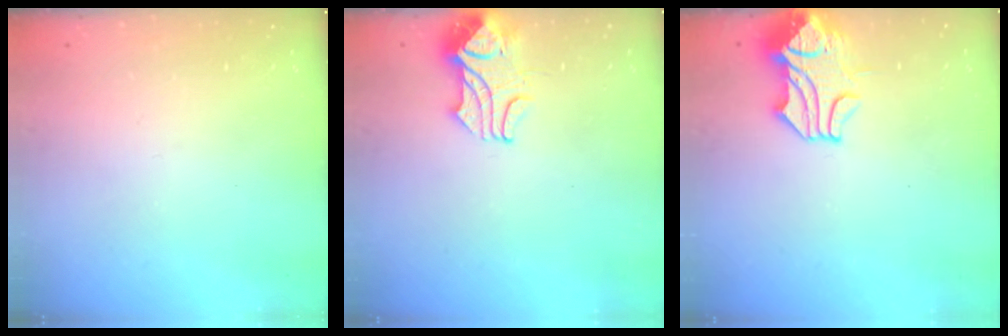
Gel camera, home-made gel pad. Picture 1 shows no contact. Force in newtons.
{"total": 2.2, "press": 2.1, "slide": 0.8}
{"total": 2.4, "press": 2.1, "slide": 1.1}